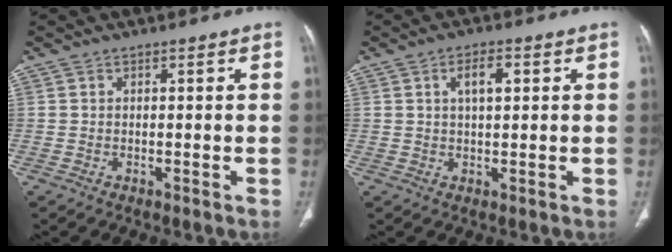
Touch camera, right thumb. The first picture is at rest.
{"total": 4.2, "force": [1.3, 1.8, 3.5], "torque": [-0.055, 0.004, 0.021]}